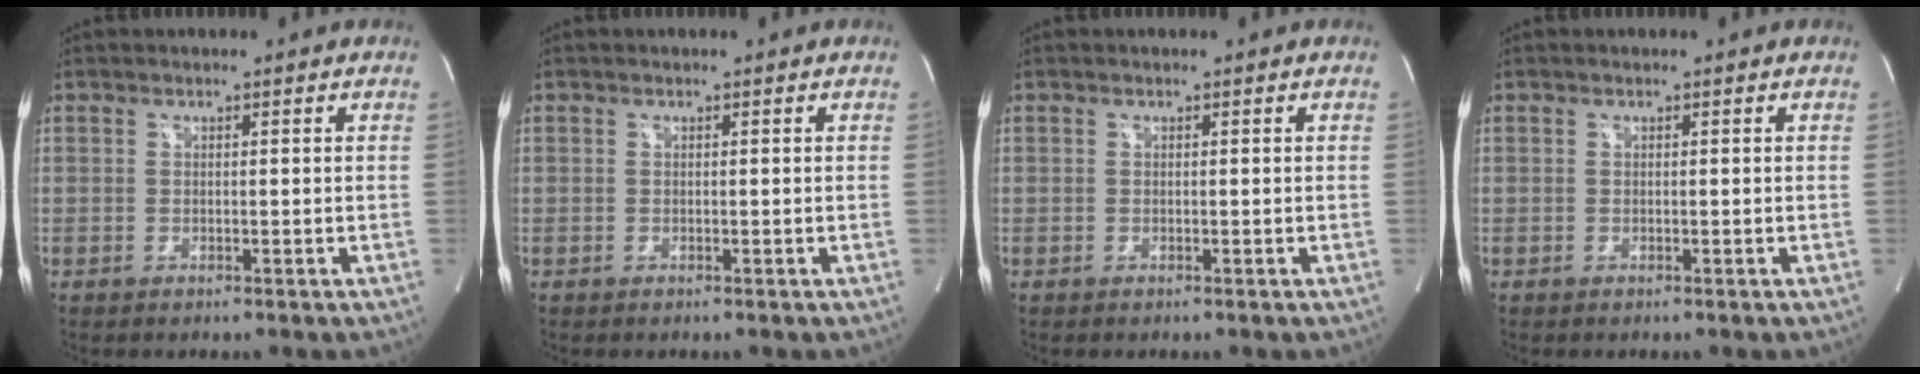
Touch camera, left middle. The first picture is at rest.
{"total": 0.0}
{"total": 0.0}
{"total": 0.0}